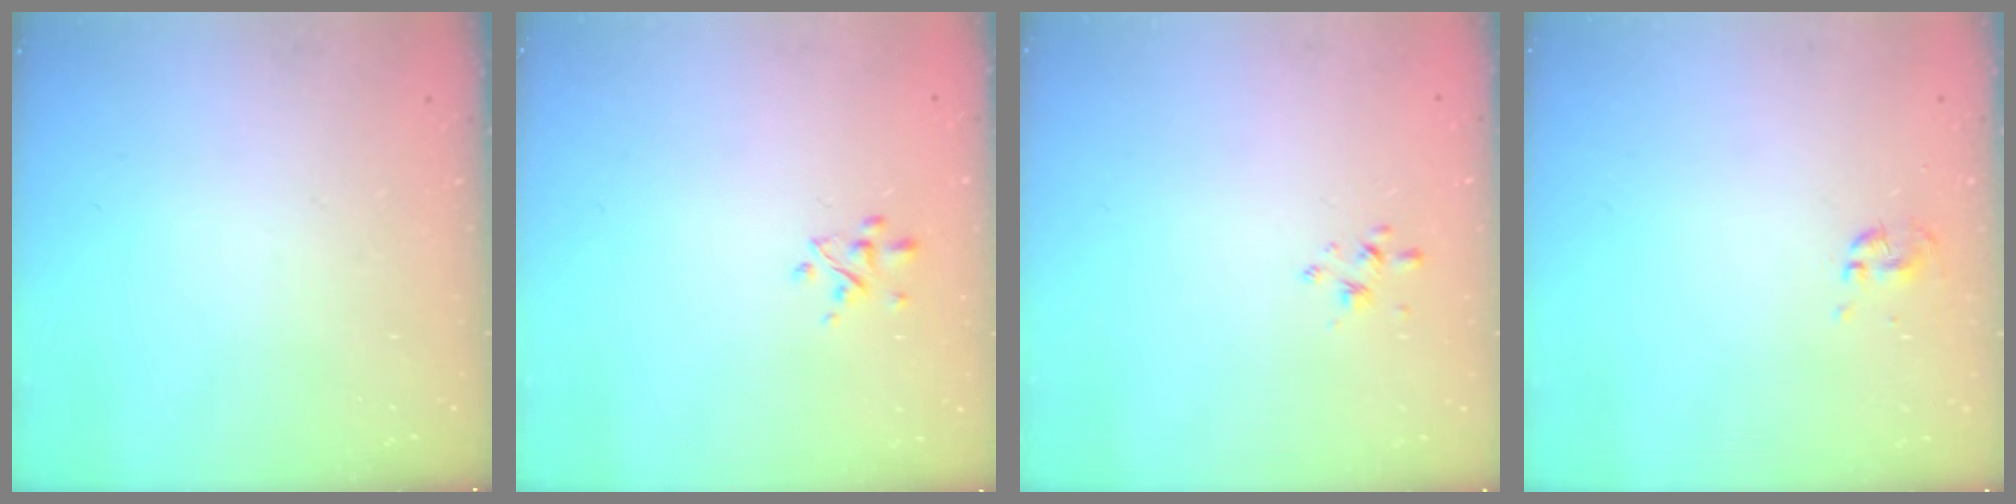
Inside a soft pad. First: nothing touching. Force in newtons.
{"total": 2.3, "press": 2.3, "slide": 0.6}
{"total": 2.1, "press": 1.9, "slide": 0.8}
{"total": 0.0}